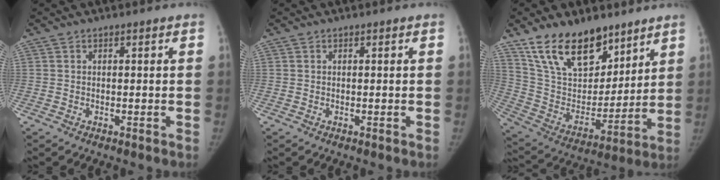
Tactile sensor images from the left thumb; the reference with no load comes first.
{"total": 0.0}
{"total": 20.2, "force": [13.7, 10.6, 10.3], "torque": [-0.133, -0.062, 0.255]}